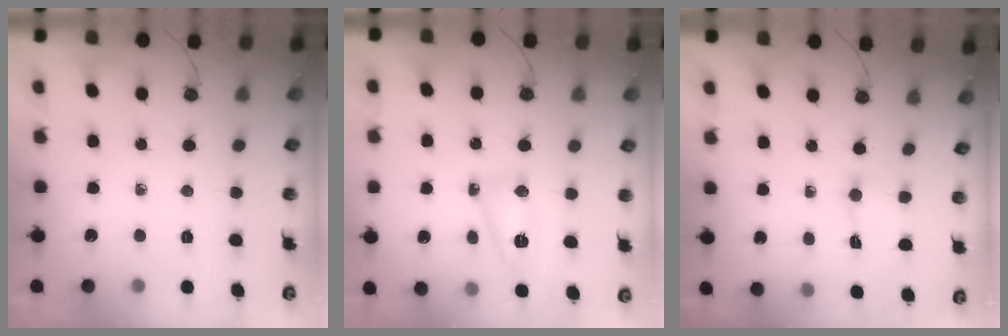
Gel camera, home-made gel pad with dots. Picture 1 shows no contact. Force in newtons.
{"total": 6.0, "press": 5.8, "slide": 1.2}
{"total": 1.5, "press": 1.3, "slide": 0.7}